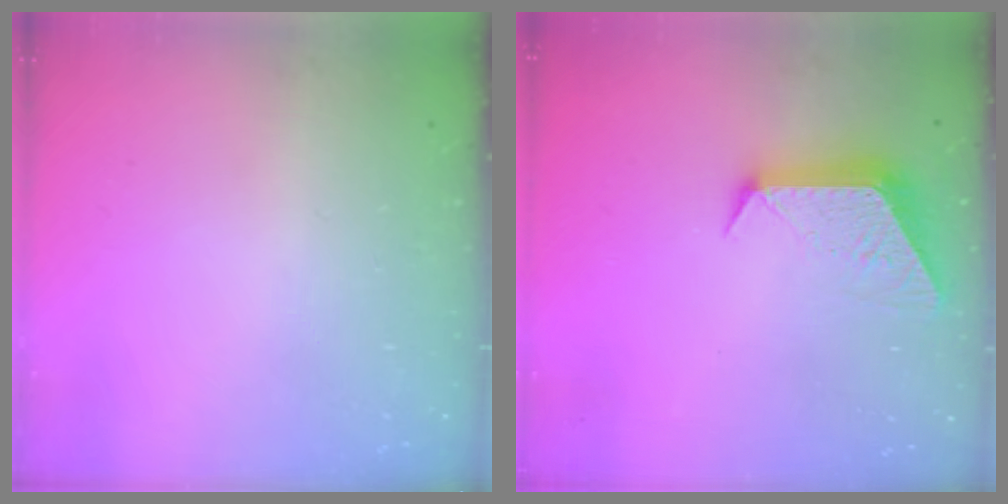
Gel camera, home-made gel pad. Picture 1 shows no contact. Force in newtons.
{"total": 9.9, "press": 9.8, "slide": 0.8}